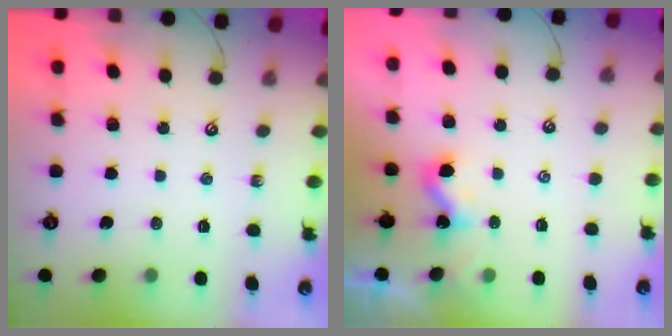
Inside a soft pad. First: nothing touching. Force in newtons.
{"total": 1.1, "press": 1.1, "slide": 0.2}